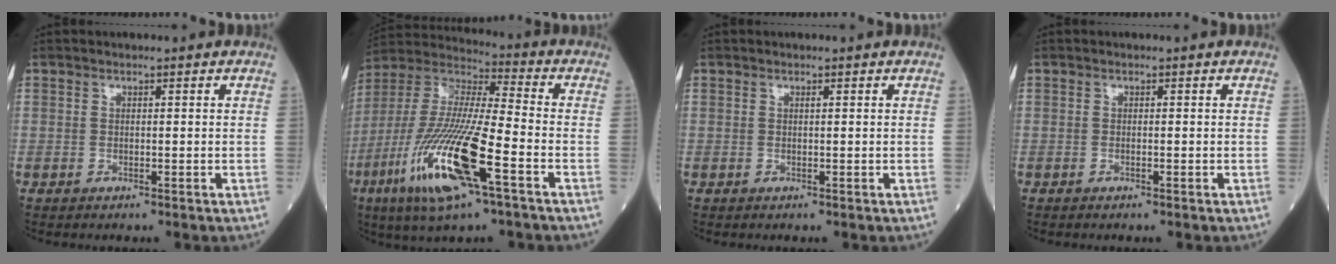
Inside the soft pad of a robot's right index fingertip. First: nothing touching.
{"total": 19.4, "force": [-8.1, 2.5, 17.5], "torque": [-0.393, -0.035, -0.153]}
{"total": 0.0}
{"total": 0.0}